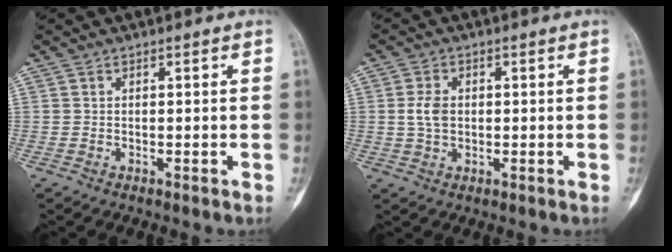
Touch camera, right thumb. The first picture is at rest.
{"total": 4.0, "force": [0.2, 2.8, 2.9], "torque": [-0.054, 0.004, 0.003]}